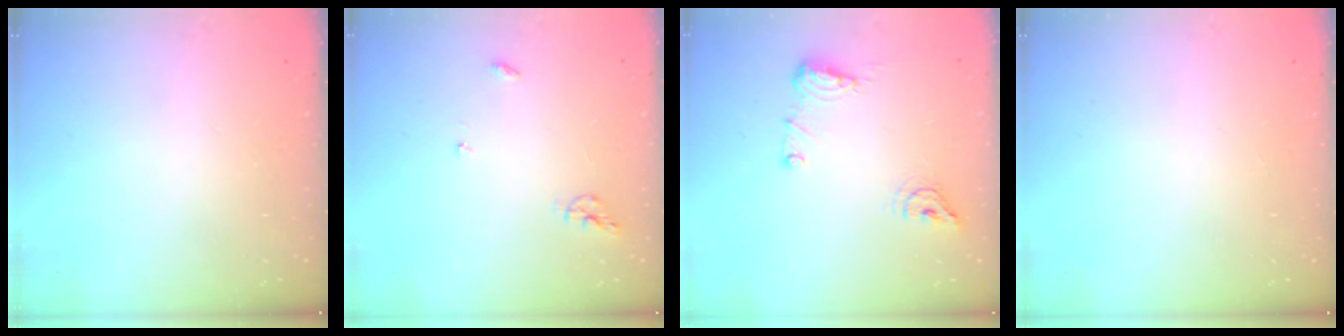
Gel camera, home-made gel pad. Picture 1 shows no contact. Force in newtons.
{"total": 6.2, "press": 6.2, "slide": 0.1}
{"total": 8.9, "press": 8.8, "slide": 1.4}
{"total": 0.0}